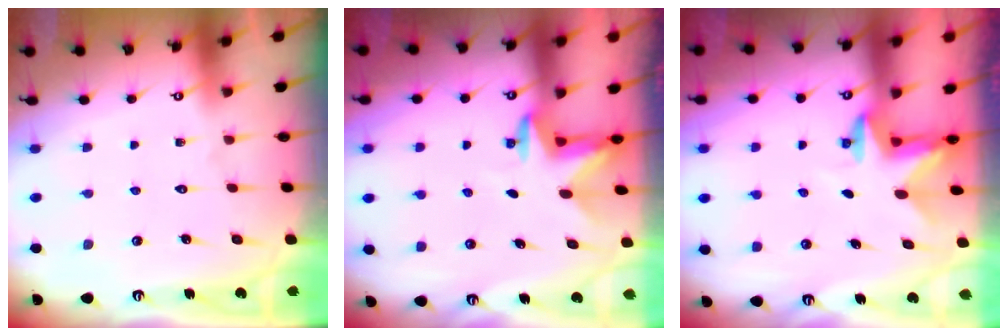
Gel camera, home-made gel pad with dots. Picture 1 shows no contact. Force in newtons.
{"total": 3.0, "press": 2.9, "slide": 0.7}
{"total": 2.5, "press": 2.5, "slide": 0.4}